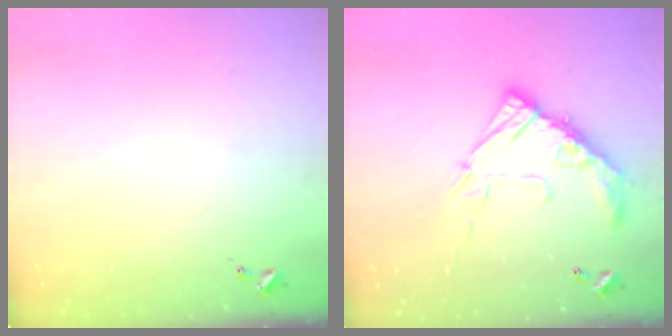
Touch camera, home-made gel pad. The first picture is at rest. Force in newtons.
{"total": 15.6, "press": 15.5, "slide": 1.2}